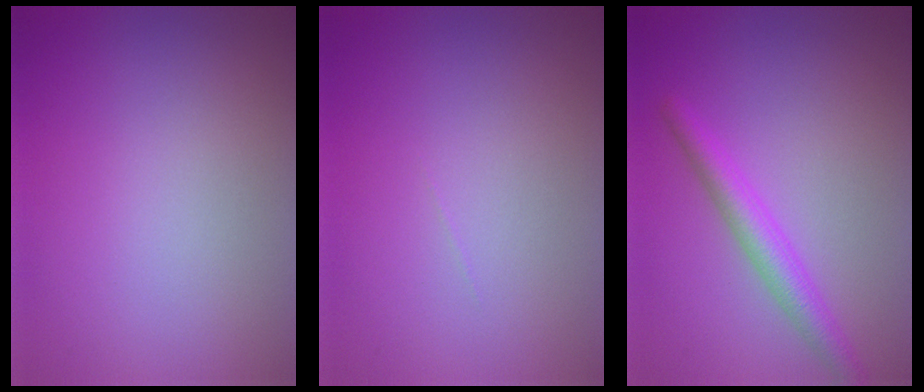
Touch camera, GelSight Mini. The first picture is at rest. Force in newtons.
{"total": 0.0}
{"total": 3.1, "press": 3.1, "slide": 0.1}